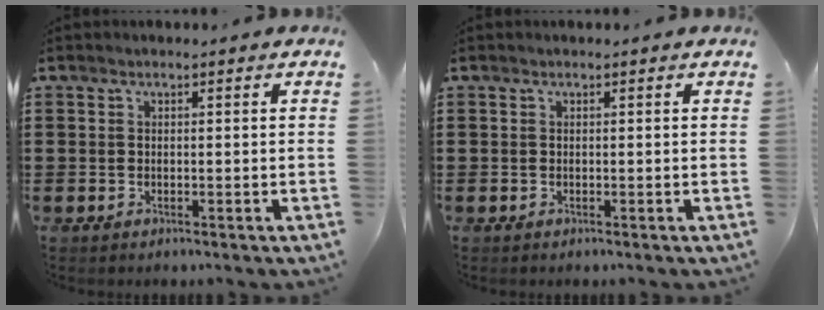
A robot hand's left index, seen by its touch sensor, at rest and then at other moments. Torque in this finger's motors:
{"motor_torque": [0.00, 0.00, 0.00, -0.01]}